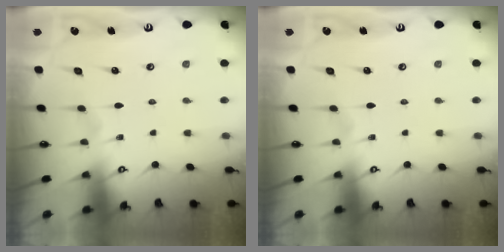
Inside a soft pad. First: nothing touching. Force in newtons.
{"total": 0.0}